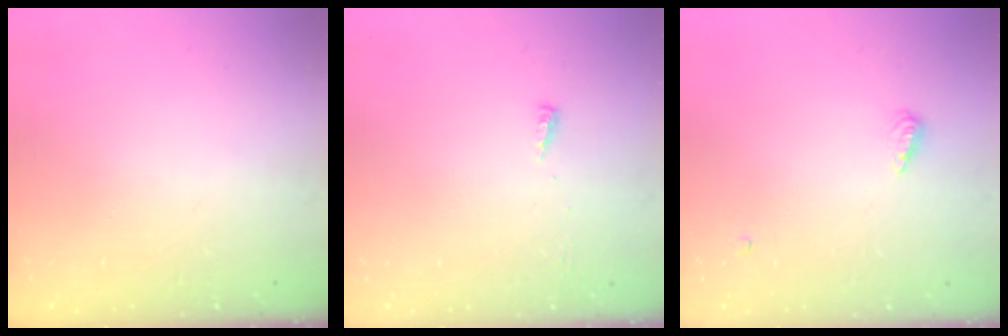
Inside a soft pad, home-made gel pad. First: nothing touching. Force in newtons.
{"total": 3.7, "press": 3.7, "slide": 0.5}
{"total": 5.5, "press": 5.4, "slide": 1.0}